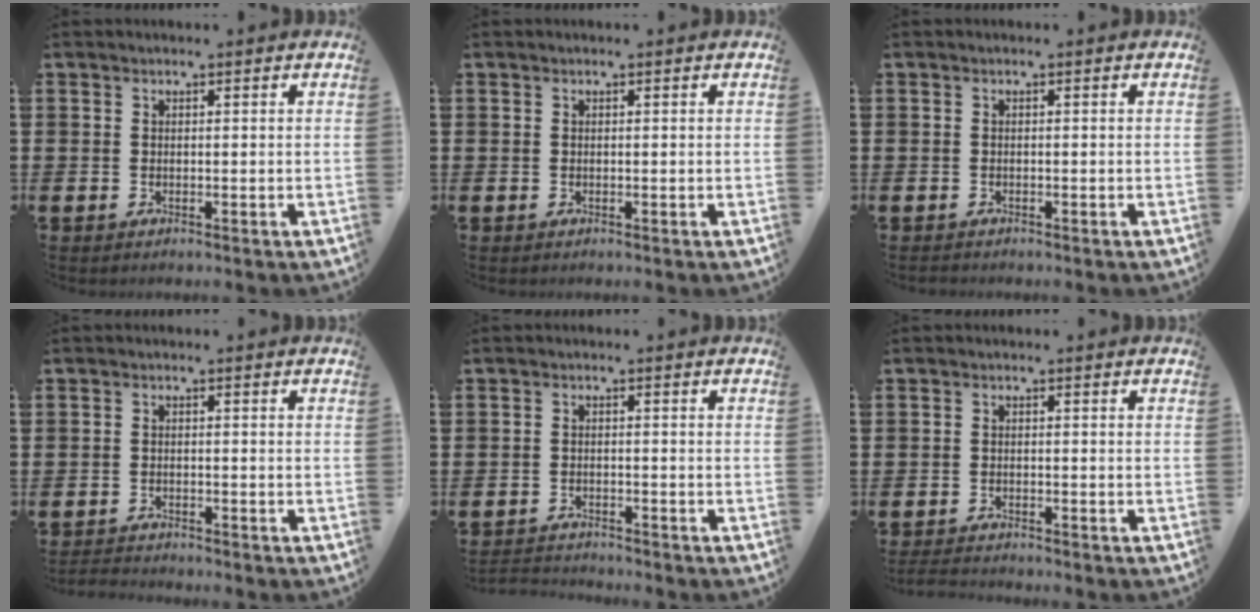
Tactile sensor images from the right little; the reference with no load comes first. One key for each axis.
{"total": 0.0}
{"total": 0.0}
{"total": 0.9, "fx": -0.9, "fy": -0.1, "fz": -0.1, "tx": 0.000, "ty": 0.002, "tz": -0.019}
{"total": 1.8, "fx": -1.8, "fy": 0.0, "fz": -0.2, "tx": -0.002, "ty": 0.002, "tz": -0.039}
{"total": 1.3, "fx": -1.3, "fy": 0.1, "fz": 0.3, "tx": -0.007, "ty": 0.003, "tz": -0.026}